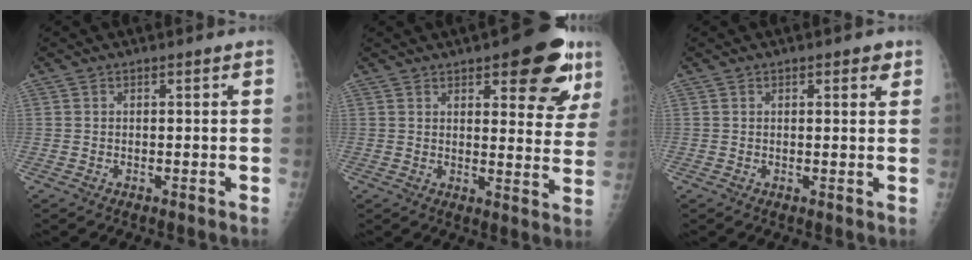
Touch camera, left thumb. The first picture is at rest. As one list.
[{"total": 14.9, "force": [8.0, 5.6, 11.3], "torque": [-0.094, -0.035, 0.097]}, {"total": 2.4, "force": [1.2, 1.1, 1.7], "torque": [-0.010, -0.002, 0.011]}]